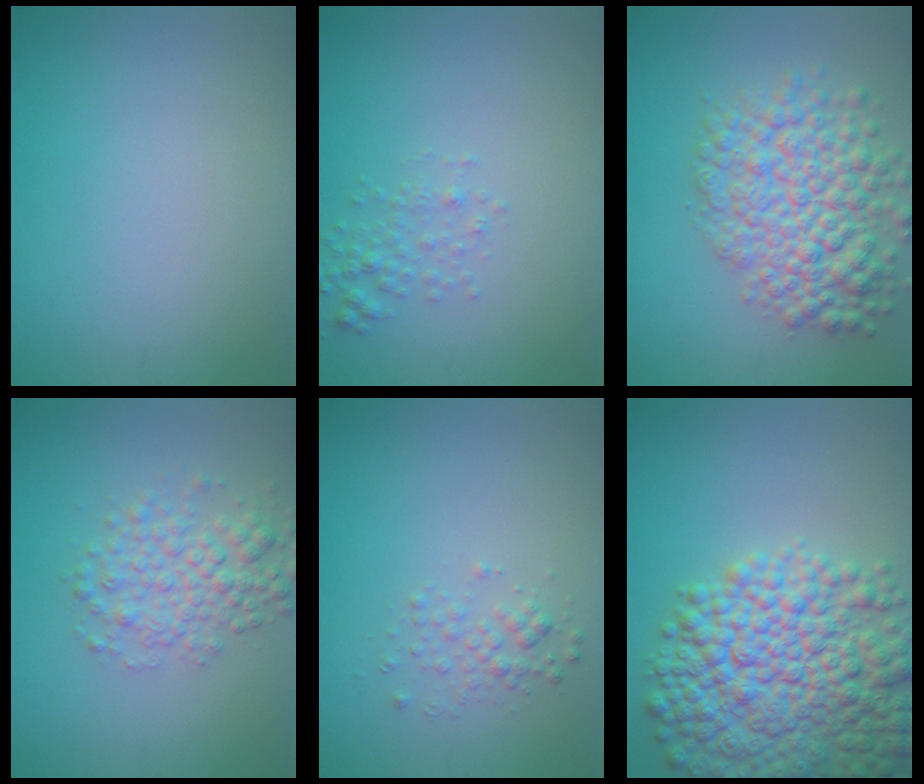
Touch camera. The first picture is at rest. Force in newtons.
{"total": 1.6, "press": 1.6, "slide": 0.1}
{"total": 7.8, "press": 7.8, "slide": 0.3}
{"total": 3.9, "press": 3.9, "slide": 0.1}
{"total": 1.5, "press": 1.5, "slide": 0.1}
{"total": 11.2, "press": 11.2, "slide": 0.4}